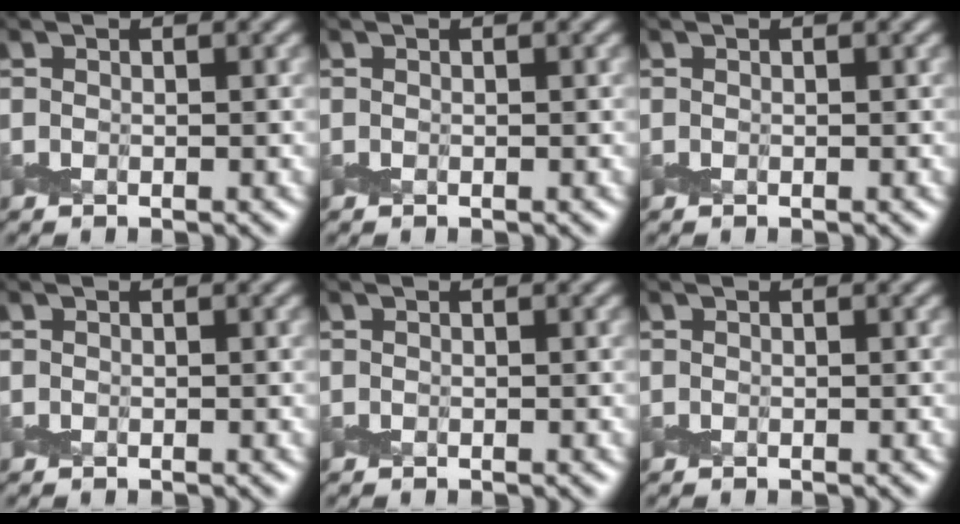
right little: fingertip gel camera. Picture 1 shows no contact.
{"total": 0.0}
{"total": 0.0}
{"total": 0.0}
{"total": 0.0}
{"total": 0.0}